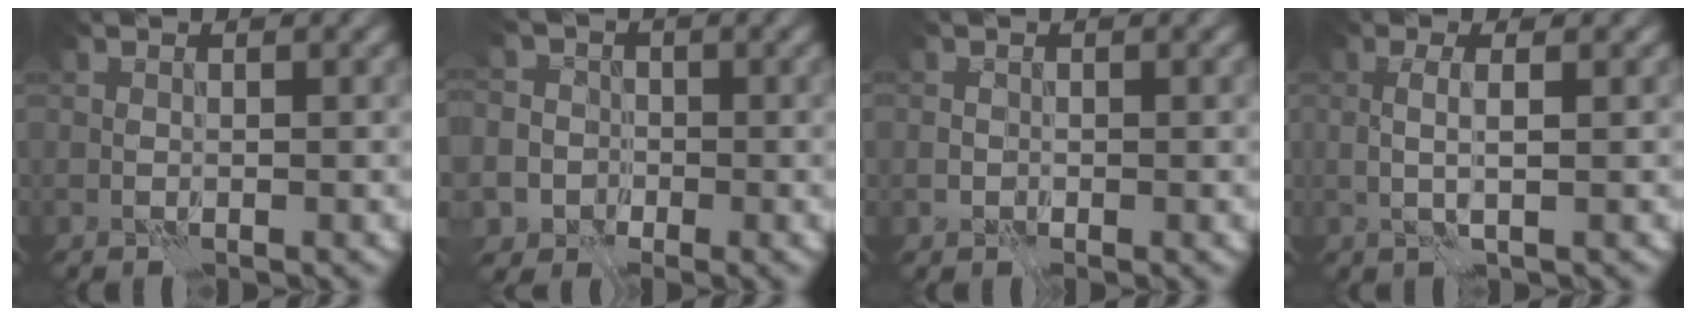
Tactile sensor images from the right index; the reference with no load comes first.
{"total": 8.9, "force": [-3.0, 8.0, 2.2], "torque": [-0.037, 0.001, -0.099]}
{"total": 0.9, "force": [-0.3, 0.8, 0.2], "torque": [0.001, -0.002, -0.009]}
{"total": 1.7, "force": [0.2, 0.1, 1.7], "torque": [-0.030, 0.006, 0.001]}